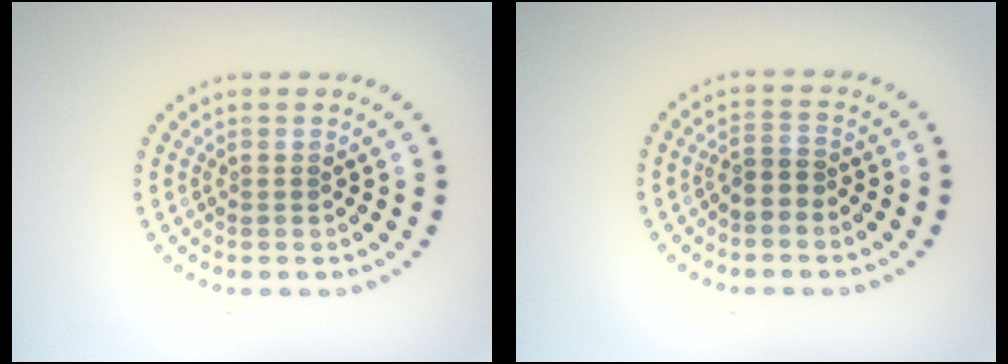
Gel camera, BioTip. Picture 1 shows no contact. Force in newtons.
{"total": 1.5, "press": 1.0, "slide": 1.0}